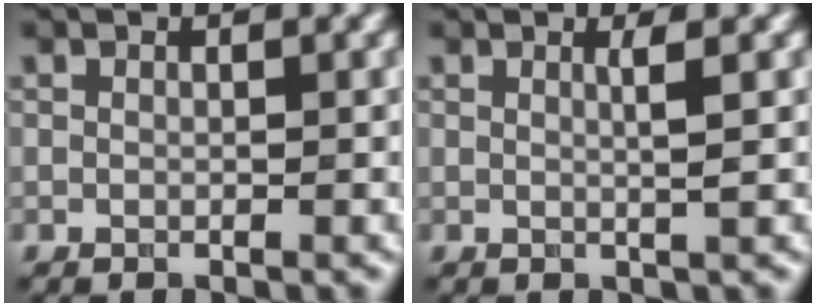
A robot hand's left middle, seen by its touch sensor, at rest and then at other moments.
{"total": 1.3, "force": [0.1, 0.2, 1.3], "torque": [-0.023, 0.004, 0.004]}